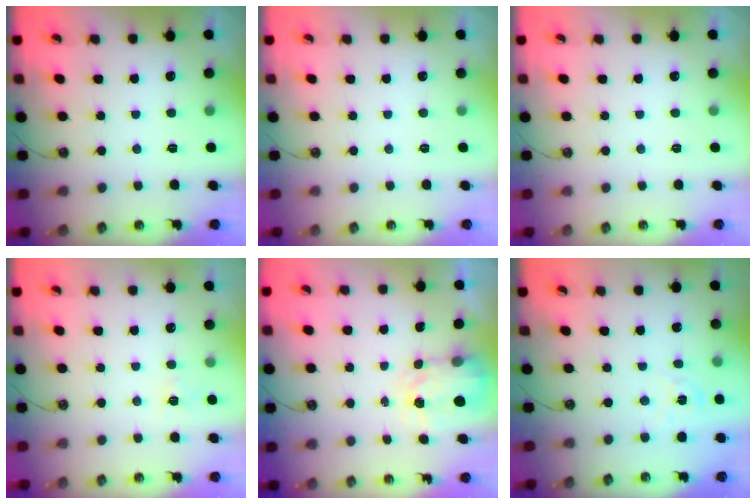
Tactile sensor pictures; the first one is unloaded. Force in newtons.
{"total": 0.0}
{"total": 0.0}
{"total": 5.0, "press": 5.0, "slide": 0.5}
{"total": 3.8, "press": 3.7, "slide": 0.5}
{"total": 1.9, "press": 1.8, "slide": 0.3}